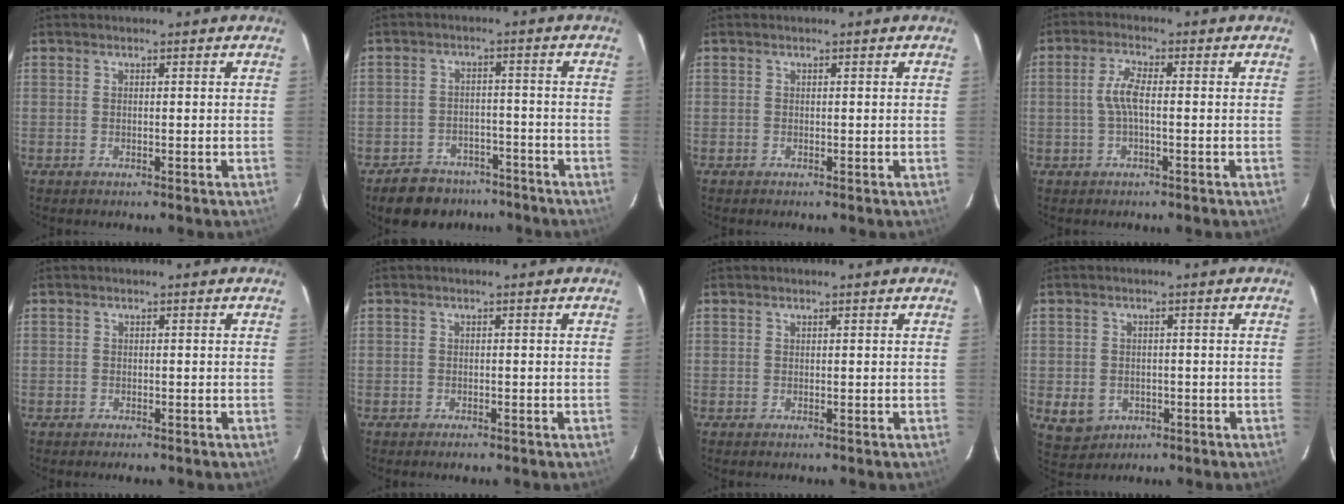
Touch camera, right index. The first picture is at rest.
{"total": 10.1, "force": [-7.8, 5.9, 2.4], "torque": [-0.066, 0.016, -0.100]}
{"total": 0.0}
{"total": 4.1, "force": [-0.3, 0.9, 4.0], "torque": [-0.083, 0.006, -0.006]}
{"total": 1.4, "force": [-1.1, 0.8, 0.4], "torque": [-0.014, 0.000, -0.017]}
{"total": 1.7, "force": [-1.3, 1.0, 0.5], "torque": [-0.016, 0.000, -0.021]}
{"total": 0.0}
{"total": 5.7, "force": [-1.9, 4.8, 2.4], "torque": [-0.062, 0.000, -0.014]}